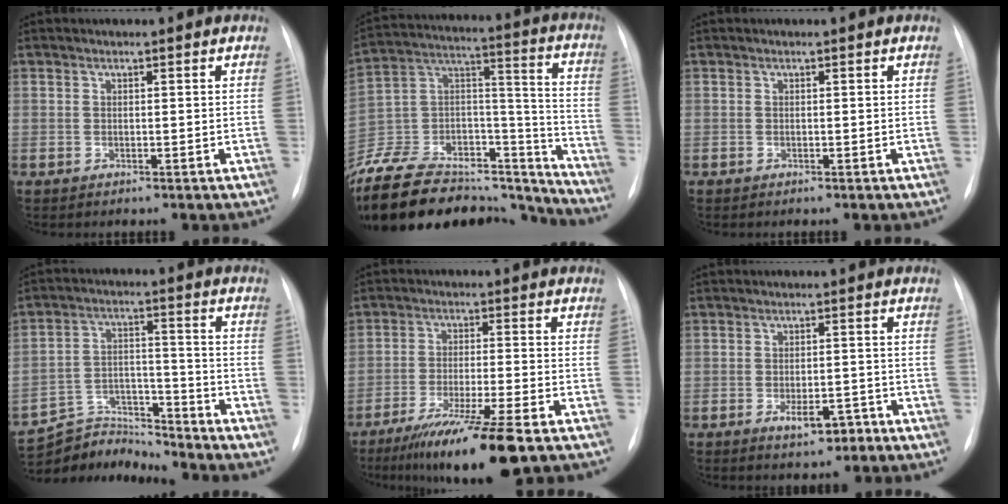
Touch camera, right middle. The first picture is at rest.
{"total": 33.7, "force": [-29.2, 11.4, 12.4], "torque": [-0.249, 0.013, -0.445]}
{"total": 0.0}
{"total": 8.9, "force": [-8.7, 0.8, -1.4], "torque": [0.026, 0.036, -0.157]}
{"total": 12.7, "force": [-8.5, -0.5, 9.3], "torque": [-0.163, -0.041, -0.143]}
{"total": 4.0, "force": [-2.3, 1.6, 2.8], "torque": [-0.040, 0.003, -0.029]}